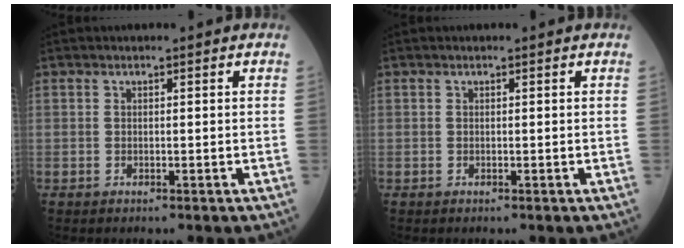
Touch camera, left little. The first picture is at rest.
{"total": 0.0}